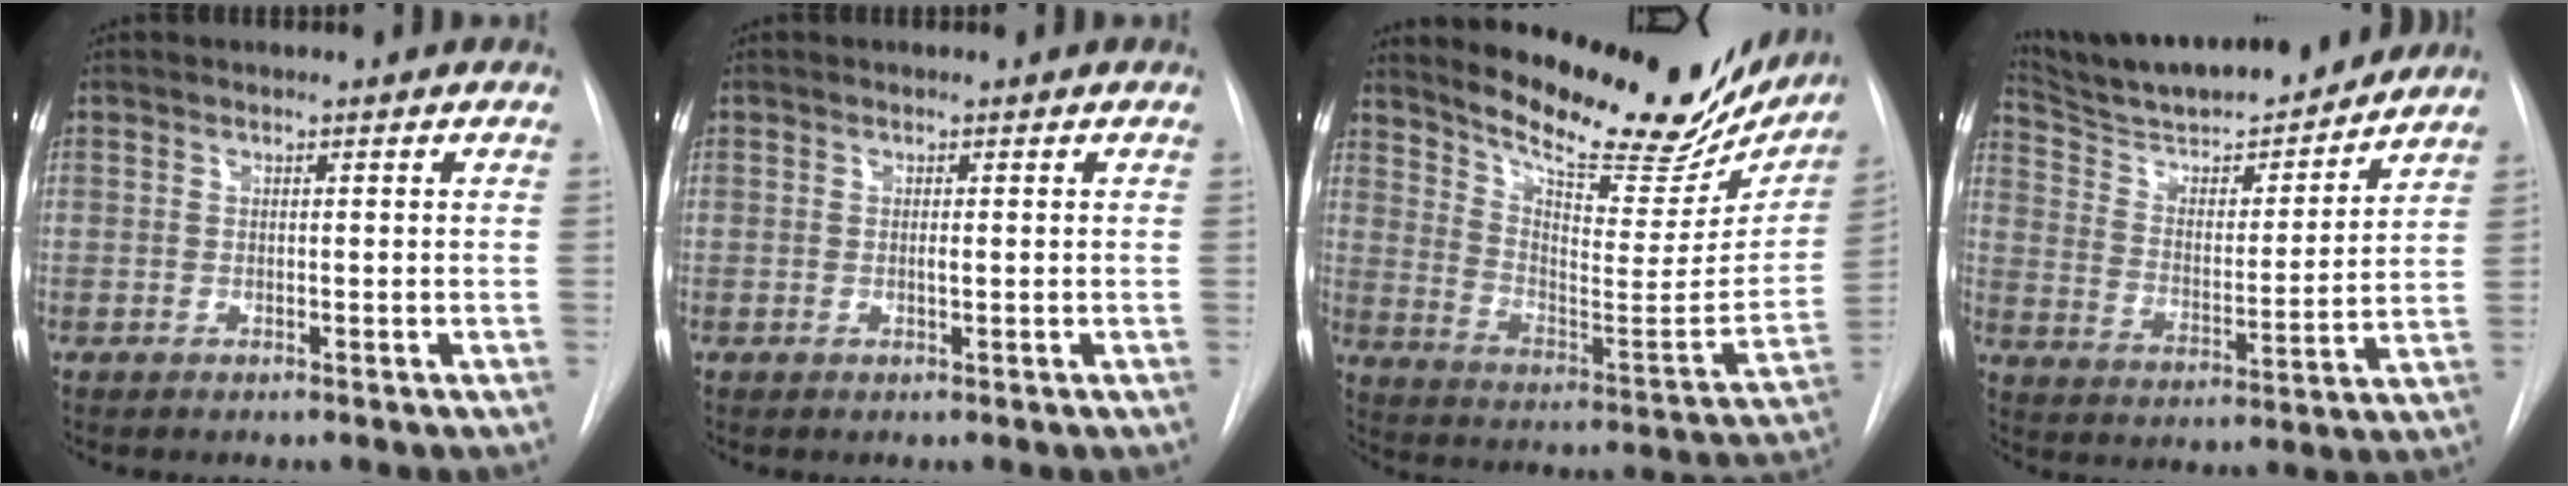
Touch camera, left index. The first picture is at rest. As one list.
[{"total": 0.5, "force": [-0.4, -0.1, 0.4], "torque": [-0.010, -0.007, -0.006]}, {"total": 23.6, "force": [20.2, 6.6, 10.2], "torque": [-0.152, -0.052, 0.275]}, {"total": 19.2, "force": [17.5, 2.9, 7.3], "torque": [-0.119, -0.009, 0.273]}]